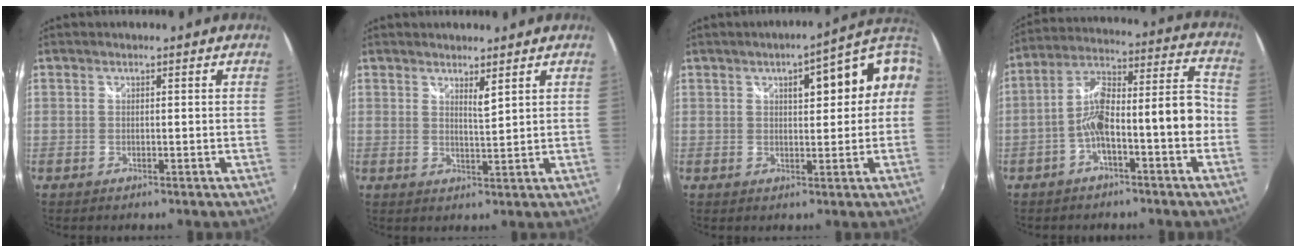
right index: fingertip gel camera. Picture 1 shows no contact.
{"total": 2.5, "force": [1.8, 0.1, 1.7], "torque": [-0.030, -0.004, 0.027]}
{"total": 9.8, "force": [1.6, 3.5, 9.0], "torque": [-0.108, 0.031, 0.036]}
{"total": 12.0, "force": [-3.7, 2.3, 11.2], "torque": [-0.181, 0.038, -0.057]}